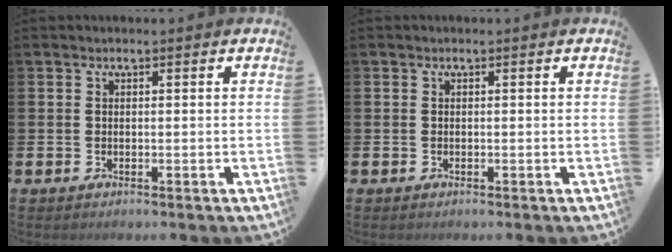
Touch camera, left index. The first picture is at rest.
{"total": 0.0}